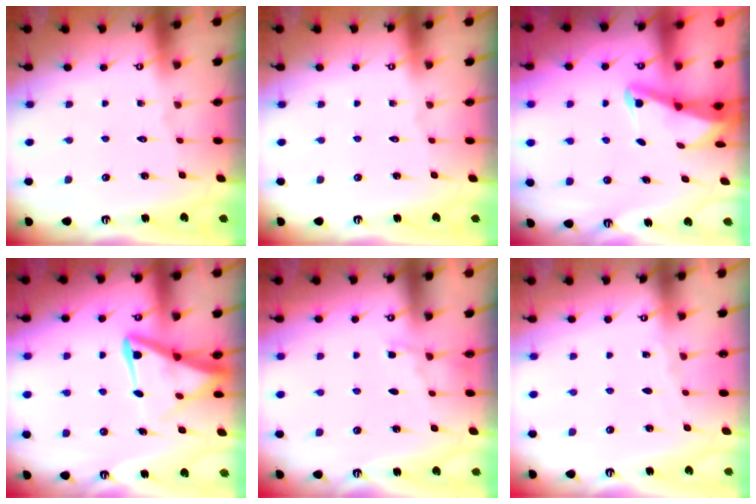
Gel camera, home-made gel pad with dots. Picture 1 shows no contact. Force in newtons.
{"total": 0.0}
{"total": 2.5, "press": 2.4, "slide": 0.6}
{"total": 10.2, "press": 10.1, "slide": 1.1}
{"total": 3.6, "press": 3.6, "slide": 0.5}
{"total": 2.5, "press": 2.5, "slide": 0.4}